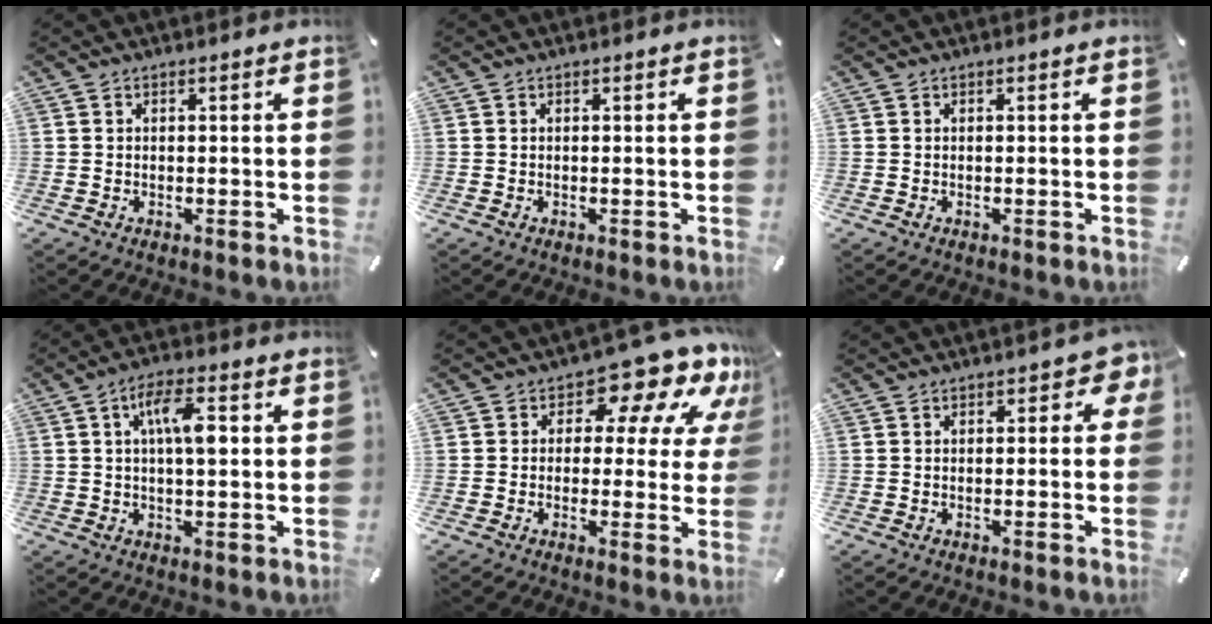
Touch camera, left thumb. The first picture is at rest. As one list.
[{"total": 0.0}, {"total": 0.0}, {"total": 8.3, "force": [1.7, 2.9, 7.5], "torque": [-0.131, 0.005, 0.024]}, {"total": 13.3, "force": [7.7, 6.9, 8.3], "torque": [-0.121, -0.057, 0.131]}, {"total": 3.2, "force": [0.6, 2.0, 2.5], "torque": [-0.024, 0.001, 0.005]}]